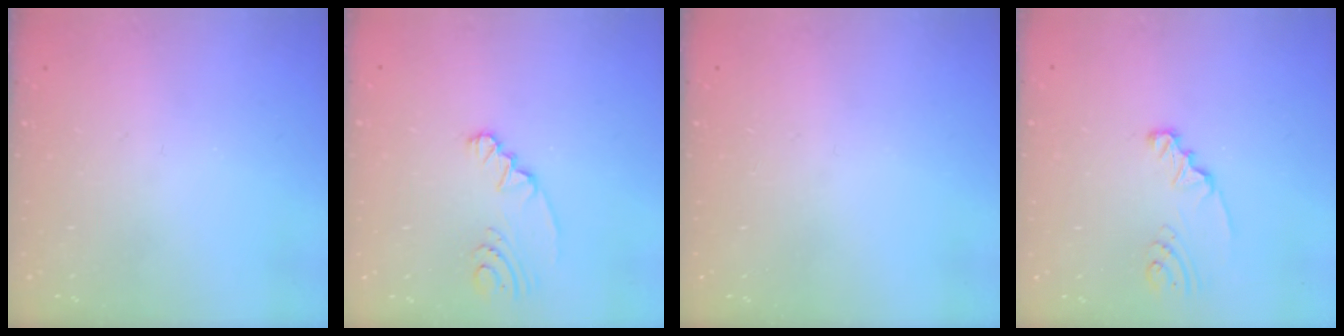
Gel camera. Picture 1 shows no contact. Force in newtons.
{"total": 2.8, "press": 2.6, "slide": 1.2}
{"total": 0.0}
{"total": 2.1, "press": 2.1, "slide": 0.1}